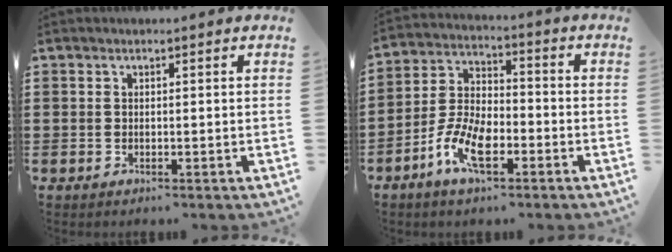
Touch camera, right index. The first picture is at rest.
{"total": 8.0, "force": [-4.1, 3.7, 5.8], "torque": [-0.142, -0.002, -0.083]}